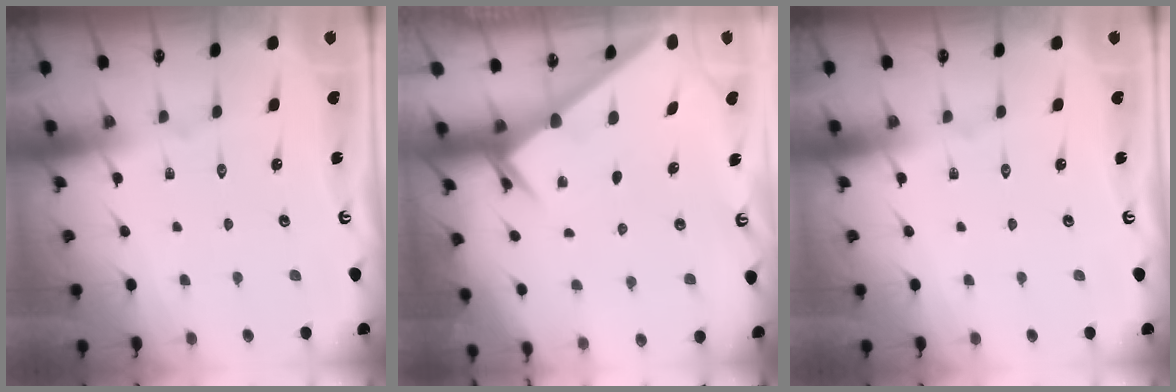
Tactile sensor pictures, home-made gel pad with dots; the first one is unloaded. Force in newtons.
{"total": 2.0, "press": 2.0, "slide": 0.1}
{"total": 0.0}